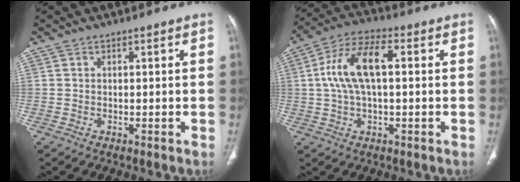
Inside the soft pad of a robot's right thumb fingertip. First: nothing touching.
{"total": 11.7, "force": [1.5, 5.4, 10.2], "torque": [-0.209, 0.030, 0.023]}